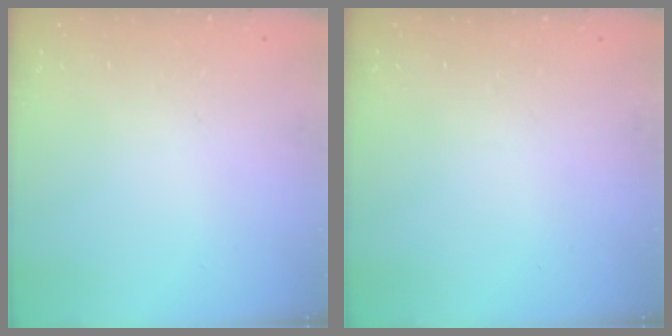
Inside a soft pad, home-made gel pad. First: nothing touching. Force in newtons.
{"total": 0.0}